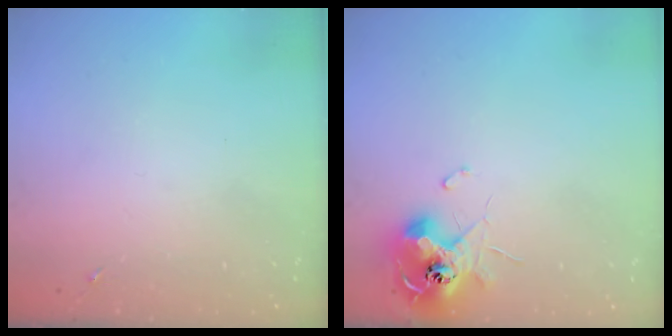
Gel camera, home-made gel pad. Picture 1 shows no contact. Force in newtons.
{"total": 11.2, "press": 11.2, "slide": 0.8}